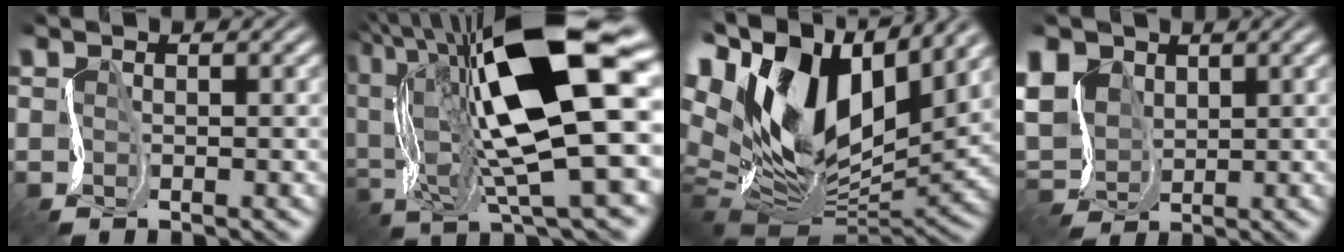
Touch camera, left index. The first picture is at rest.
{"total": 16.6, "force": [4.0, 5.9, 15.1], "torque": [-0.276, -0.014, 0.072]}
{"total": 17.2, "force": [4.6, 10.0, 13.2], "torque": [-0.263, 0.004, 0.083]}
{"total": 5.2, "force": [1.3, 4.2, 2.9], "torque": [-0.077, 0.005, 0.013]}